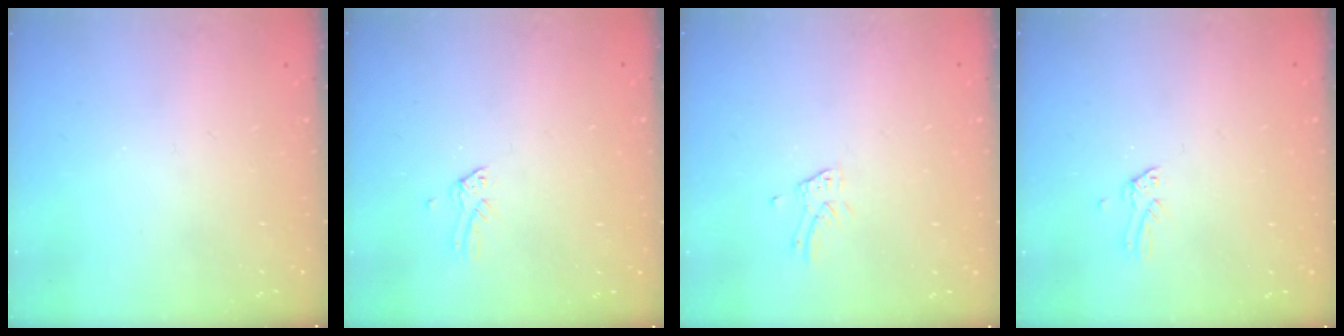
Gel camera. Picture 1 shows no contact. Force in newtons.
{"total": 0.0}
{"total": 1.9, "press": 1.9, "slide": 0.2}
{"total": 0.0}